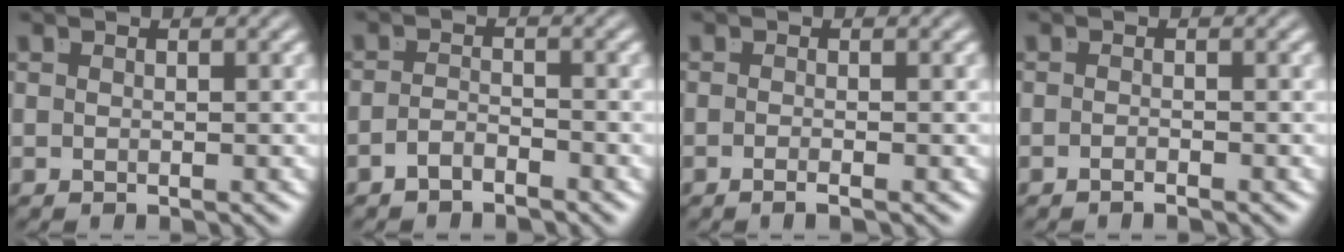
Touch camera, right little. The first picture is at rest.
{"total": 2.1, "force": [-2.1, -0.2, 0.4], "torque": [-0.001, -0.009, -0.033]}
{"total": 1.3, "force": [-1.0, -0.5, 0.7], "torque": [-0.011, -0.001, -0.019]}
{"total": 1.2, "force": [-0.9, -0.7, 0.1], "torque": [-0.002, -0.003, -0.016]}